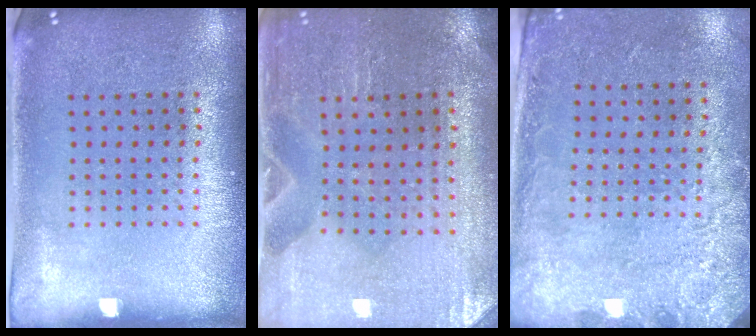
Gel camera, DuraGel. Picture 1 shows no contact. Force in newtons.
{"total": 0.6, "press": 0.6, "slide": 0.0}
{"total": 2.7, "press": 1.9, "slide": 1.9}